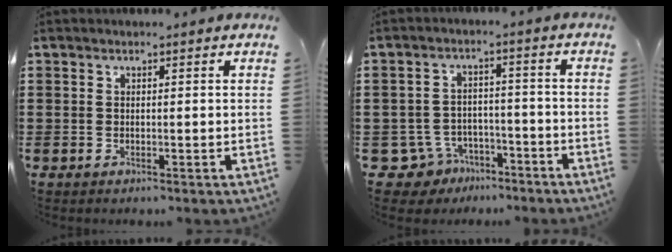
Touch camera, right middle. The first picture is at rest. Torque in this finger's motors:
{"motor_torque": [-0.30, 0.05, -0.01, -0.03]}